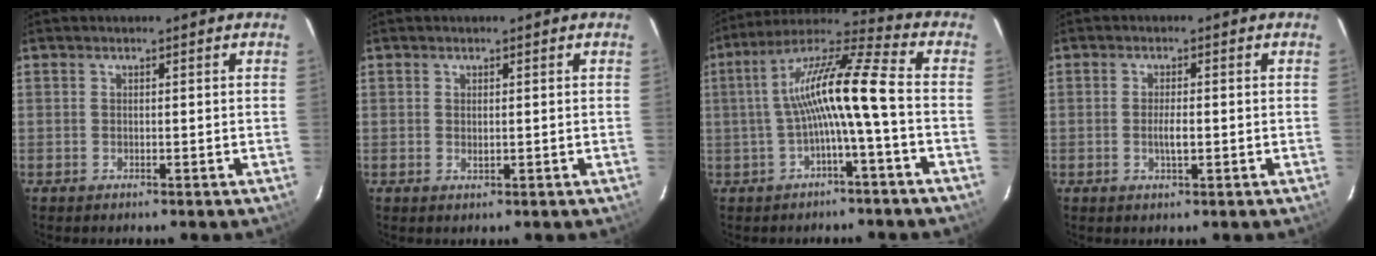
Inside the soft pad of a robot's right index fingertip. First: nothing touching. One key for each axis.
{"total": 1.0, "fx": 0.2, "fy": 0.4, "fz": 0.8, "tx": -0.015, "ty": 0.000, "tz": 0.003}
{"total": 11.9, "fx": -1.9, "fy": 0.2, "fz": 11.8, "tx": -0.230, "ty": 0.022, "tz": -0.035}
{"total": 2.6, "fx": -0.4, "fy": 0.7, "fz": 2.4, "tx": -0.045, "ty": -0.003, "tz": -0.007}